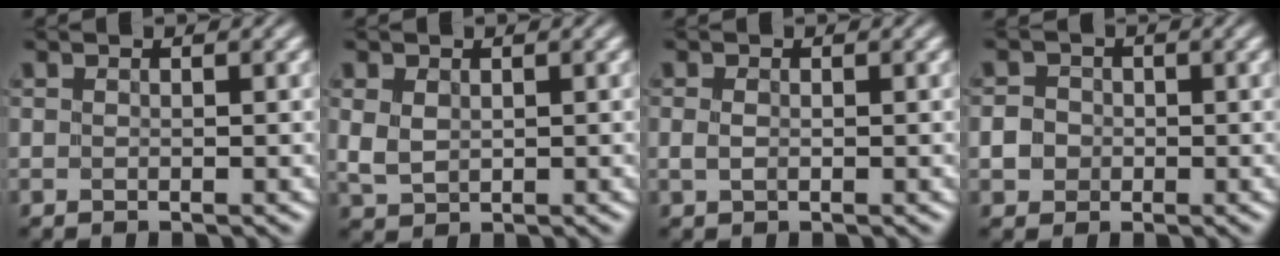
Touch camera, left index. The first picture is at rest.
{"total": 2.0, "force": [0.6, 1.5, 1.2], "torque": [-0.032, -0.001, 0.016]}
{"total": 0.9, "force": [0.0, 0.6, 0.7], "torque": [-0.017, -0.001, -0.002]}
{"total": 2.2, "force": [-0.3, 2.0, 0.7], "torque": [0.001, 0.006, -0.010]}